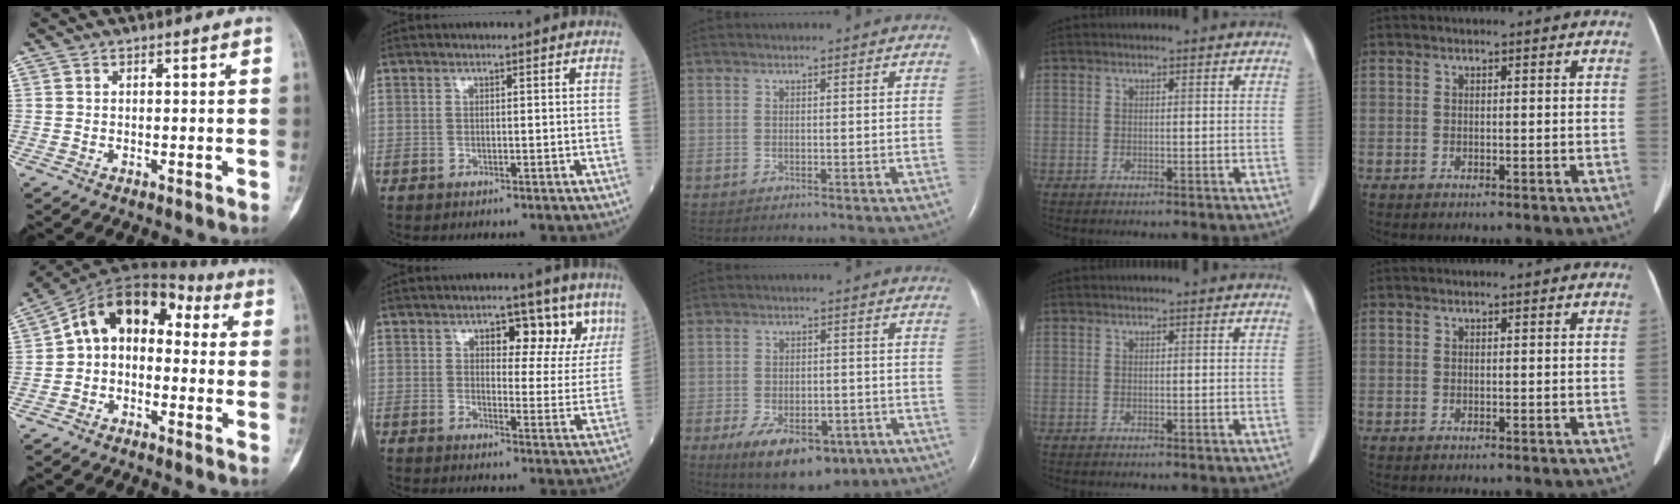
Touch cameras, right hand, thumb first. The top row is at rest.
{"thumb": {"total": 11.5, "force": [0.2, 8.2, 8.1], "torque": [-0.102, 0.053, -0.018]}, "index": {"total": 8.4, "force": [4.8, 4.0, 5.7], "torque": [-0.052, 0.003, 0.063]}, "middle": {"total": 13.8, "force": [-7.9, 6.9, 9.1], "torque": [-0.151, -0.009, -0.107]}}